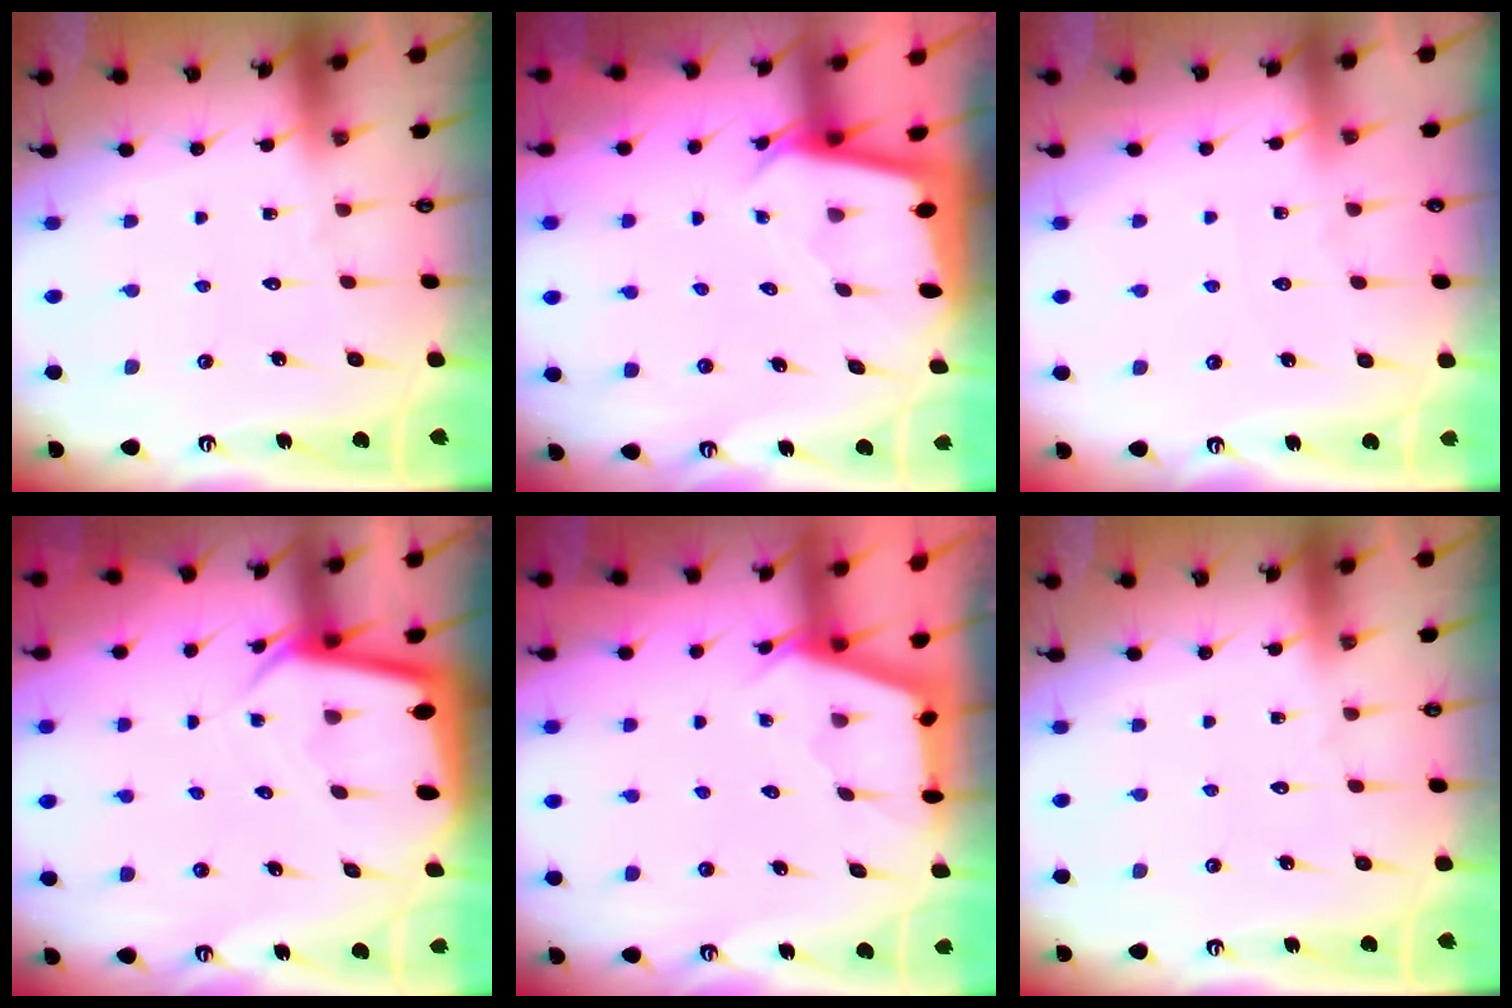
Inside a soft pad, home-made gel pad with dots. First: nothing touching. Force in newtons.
{"total": 2.3, "press": 2.3, "slide": 0.1}
{"total": 2.0, "press": 2.0, "slide": 0.4}
{"total": 2.6, "press": 2.6, "slide": 0.1}
{"total": 2.6, "press": 2.5, "slide": 0.3}
{"total": 0.0}